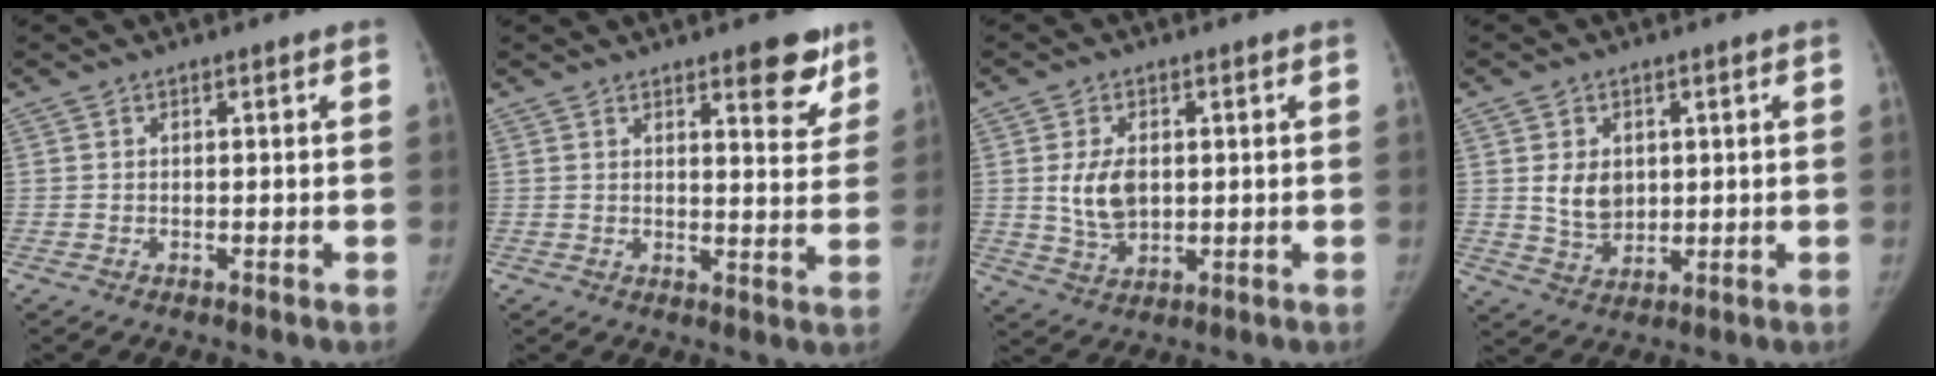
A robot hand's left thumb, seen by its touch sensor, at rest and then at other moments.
{"total": 8.0, "force": [5.2, 2.7, 5.5], "torque": [-0.039, -0.030, 0.065]}
{"total": 7.1, "force": [0.9, 4.6, 5.3], "torque": [-0.087, -0.010, 0.025]}
{"total": 6.5, "force": [1.4, 4.9, 3.9], "torque": [-0.044, -0.015, 0.036]}